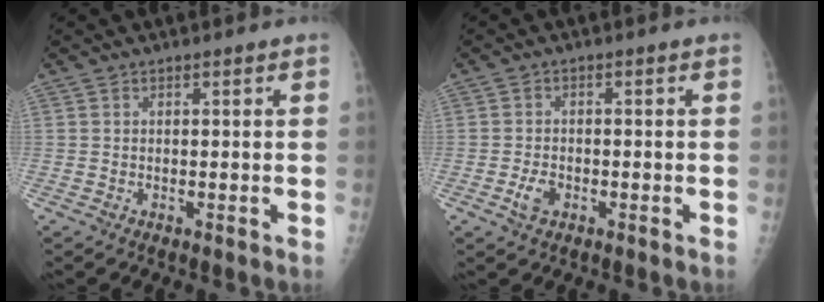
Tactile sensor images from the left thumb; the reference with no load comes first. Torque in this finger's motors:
{"motor_torque": [-0.24, 0.14, 0.23, -0.08, 0.01]}